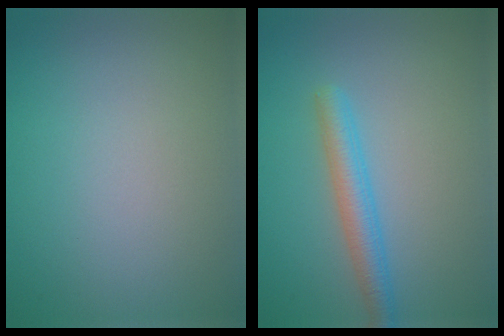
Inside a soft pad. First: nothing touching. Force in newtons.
{"total": 2.8, "press": 2.8, "slide": 0.0}